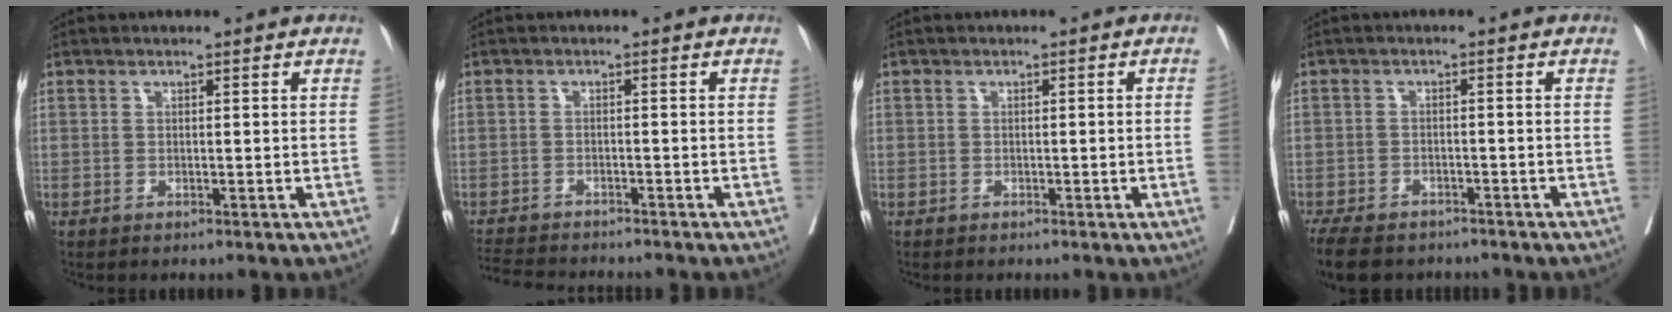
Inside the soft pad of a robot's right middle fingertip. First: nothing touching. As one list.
[{"total": 8.2, "force": [-7.7, 1.0, 2.7], "torque": [-0.040, -0.009, -0.118]}, {"total": 1.0, "force": [-0.2, 0.0, 1.0], "torque": [-0.017, 0.007, 0.000]}, {"total": 11.0, "force": [-8.7, 4.9, 4.7], "torque": [-0.099, -0.014, -0.124]}]